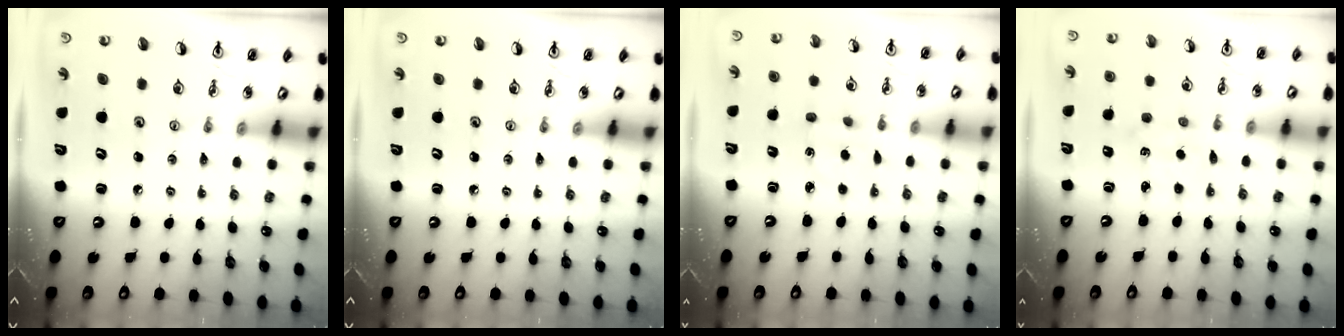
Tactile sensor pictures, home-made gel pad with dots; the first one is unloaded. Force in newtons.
{"total": 0.0}
{"total": 1.7, "press": 1.6, "slide": 0.6}
{"total": 1.7, "press": 1.7, "slide": 0.3}